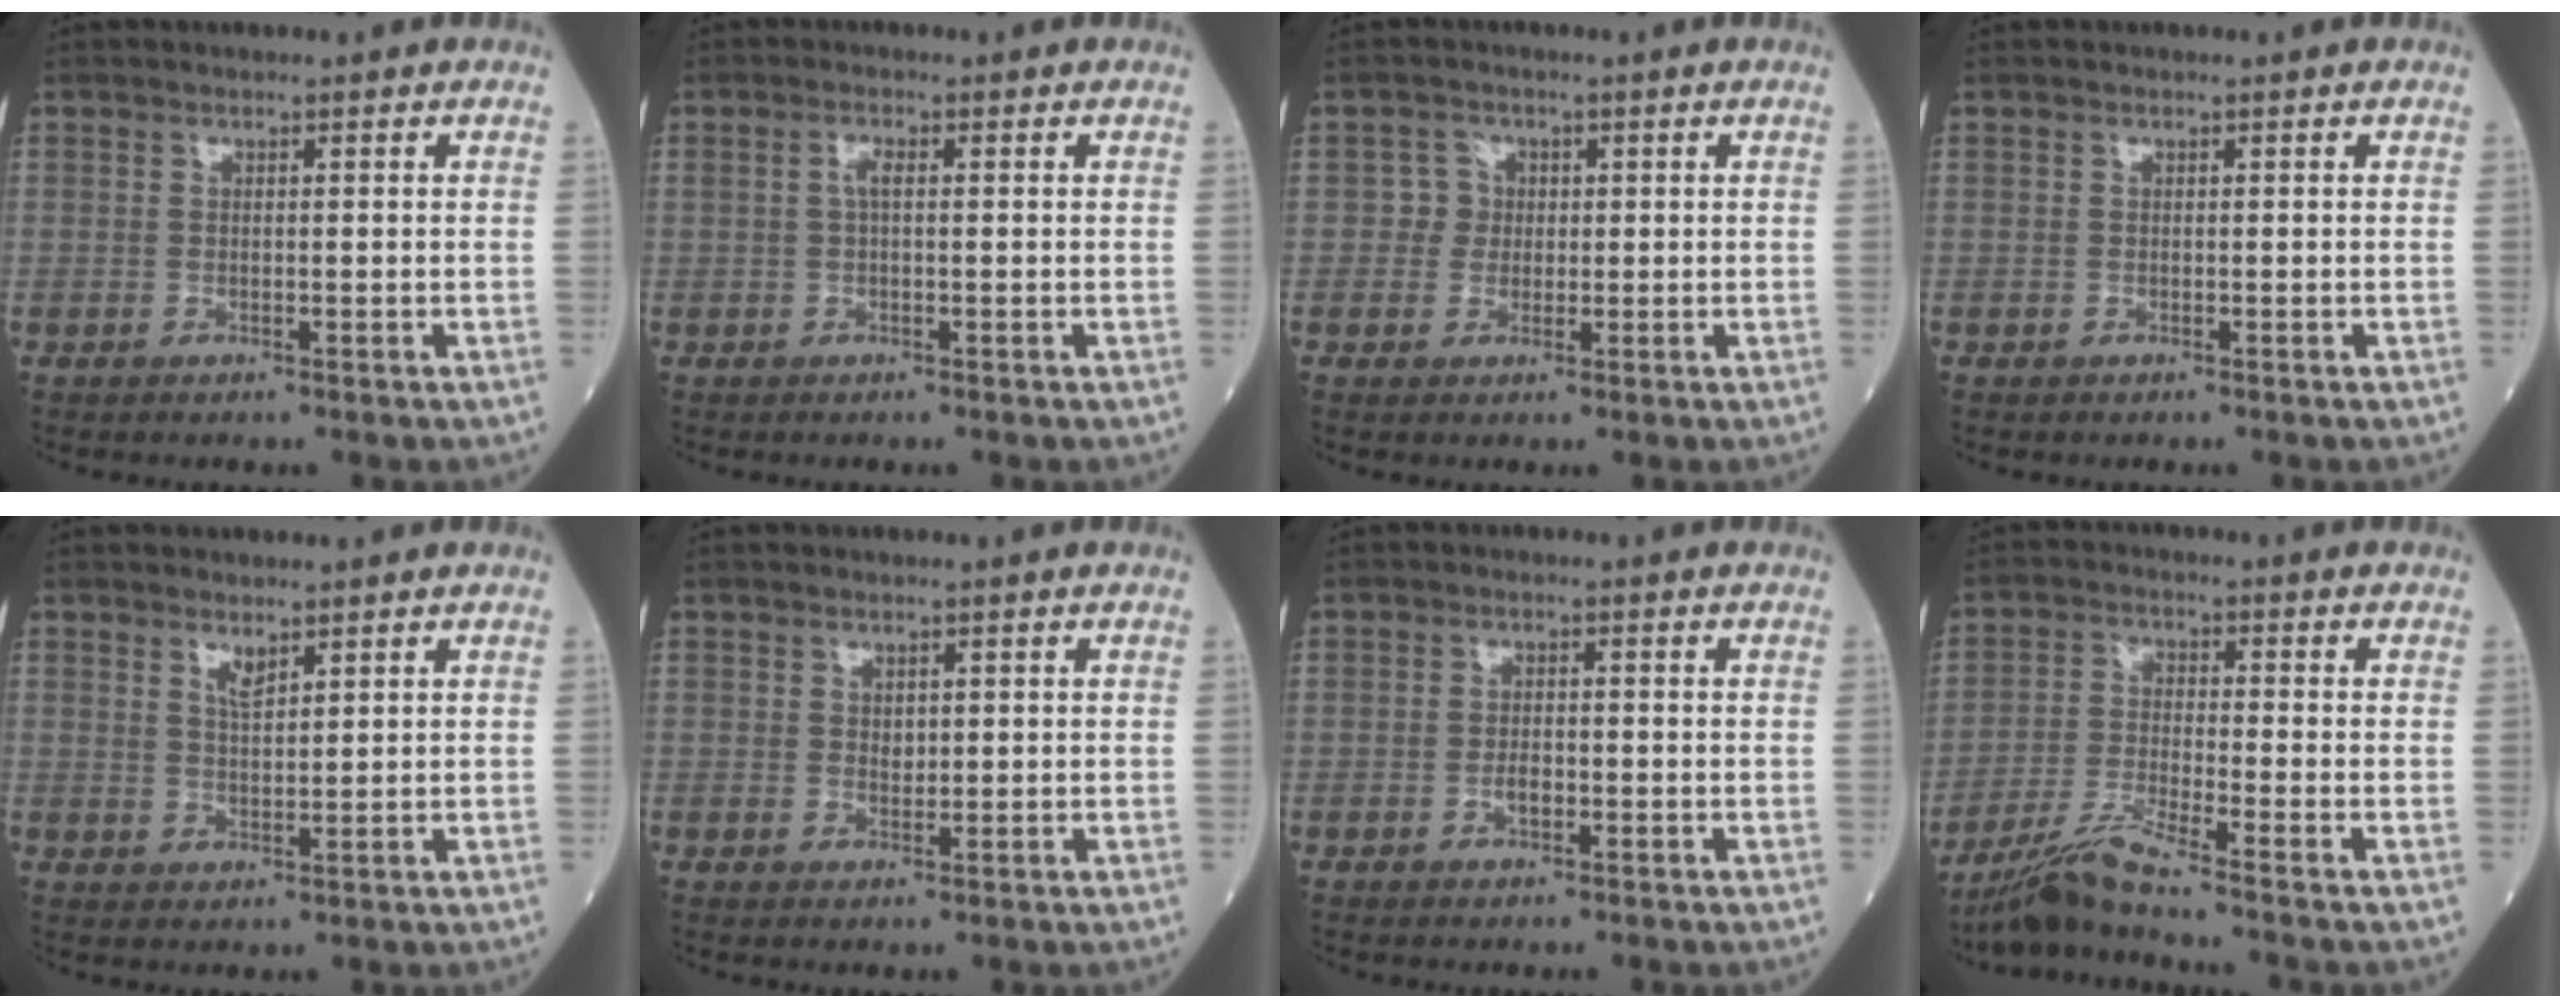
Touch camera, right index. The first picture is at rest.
{"total": 1.6, "force": [0.2, 0.4, 1.5], "torque": [-0.032, 0.003, 0.004]}
{"total": 2.6, "force": [0.3, 2.6, 0.2], "torque": [0.005, 0.008, 0.006]}
{"total": 0.0}
{"total": 2.1, "force": [1.6, 0.5, 1.3], "torque": [-0.027, -0.005, 0.033]}
{"total": 1.1, "force": [0.4, 0.8, 0.7], "torque": [-0.011, -0.002, 0.008]}
{"total": 1.9, "force": [-0.7, 0.8, 1.5], "torque": [-0.027, 0.002, -0.011]}
{"total": 6.2, "force": [-5.3, -1.6, 2.8], "torque": [-0.062, -0.029, -0.107]}